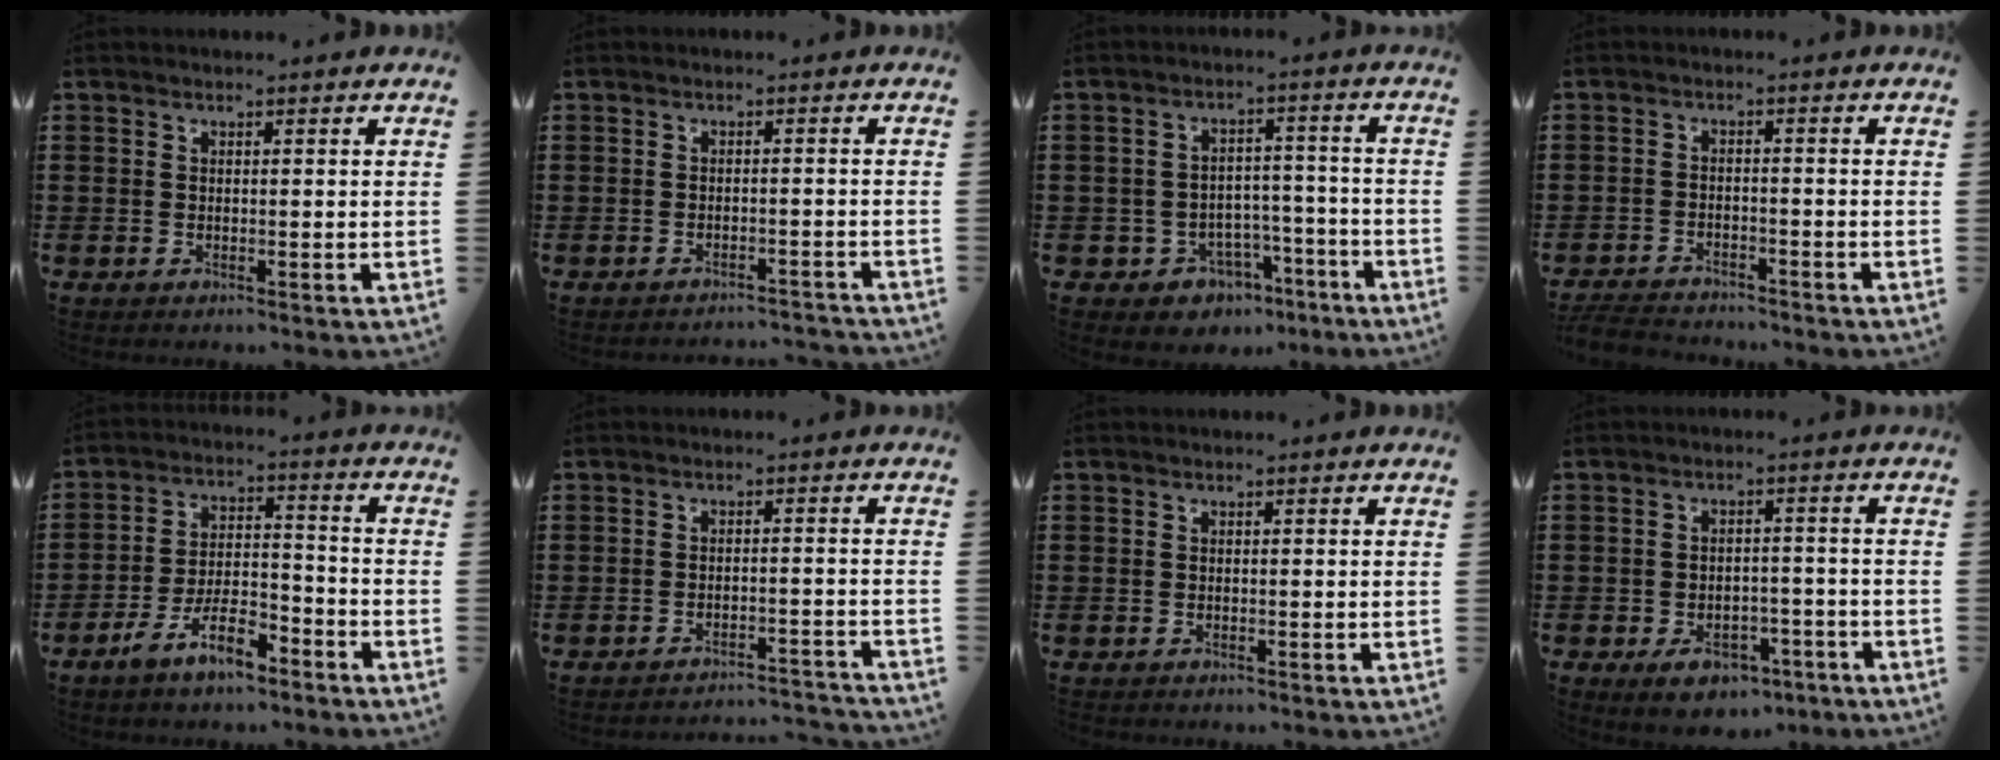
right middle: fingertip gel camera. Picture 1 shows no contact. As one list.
[{"total": 2.0, "force": [-1.9, 0.0, -0.3], "torque": [-0.002, 0.001, -0.043]}, {"total": 4.7, "force": [-3.6, 2.9, 0.6], "torque": [-0.023, 0.017, -0.068]}, {"total": 3.8, "force": [-3.7, 0.6, 0.3], "torque": [-0.014, 0.000, -0.080]}, {"total": 8.5, "force": [-6.0, 2.8, 5.4], "torque": [-0.112, 0.007, -0.116]}, {"total": 2.9, "force": [-2.9, 0.0, 0.0], "torque": [-0.005, -0.001, -0.060]}, {"total": 0.5, "force": [-0.4, 0.4, -0.1], "torque": [0.001, 0.003, -0.009]}, {"total": 5.2, "force": [-3.8, 2.7, 2.2], "torque": [-0.042, 0.012, -0.070]}]